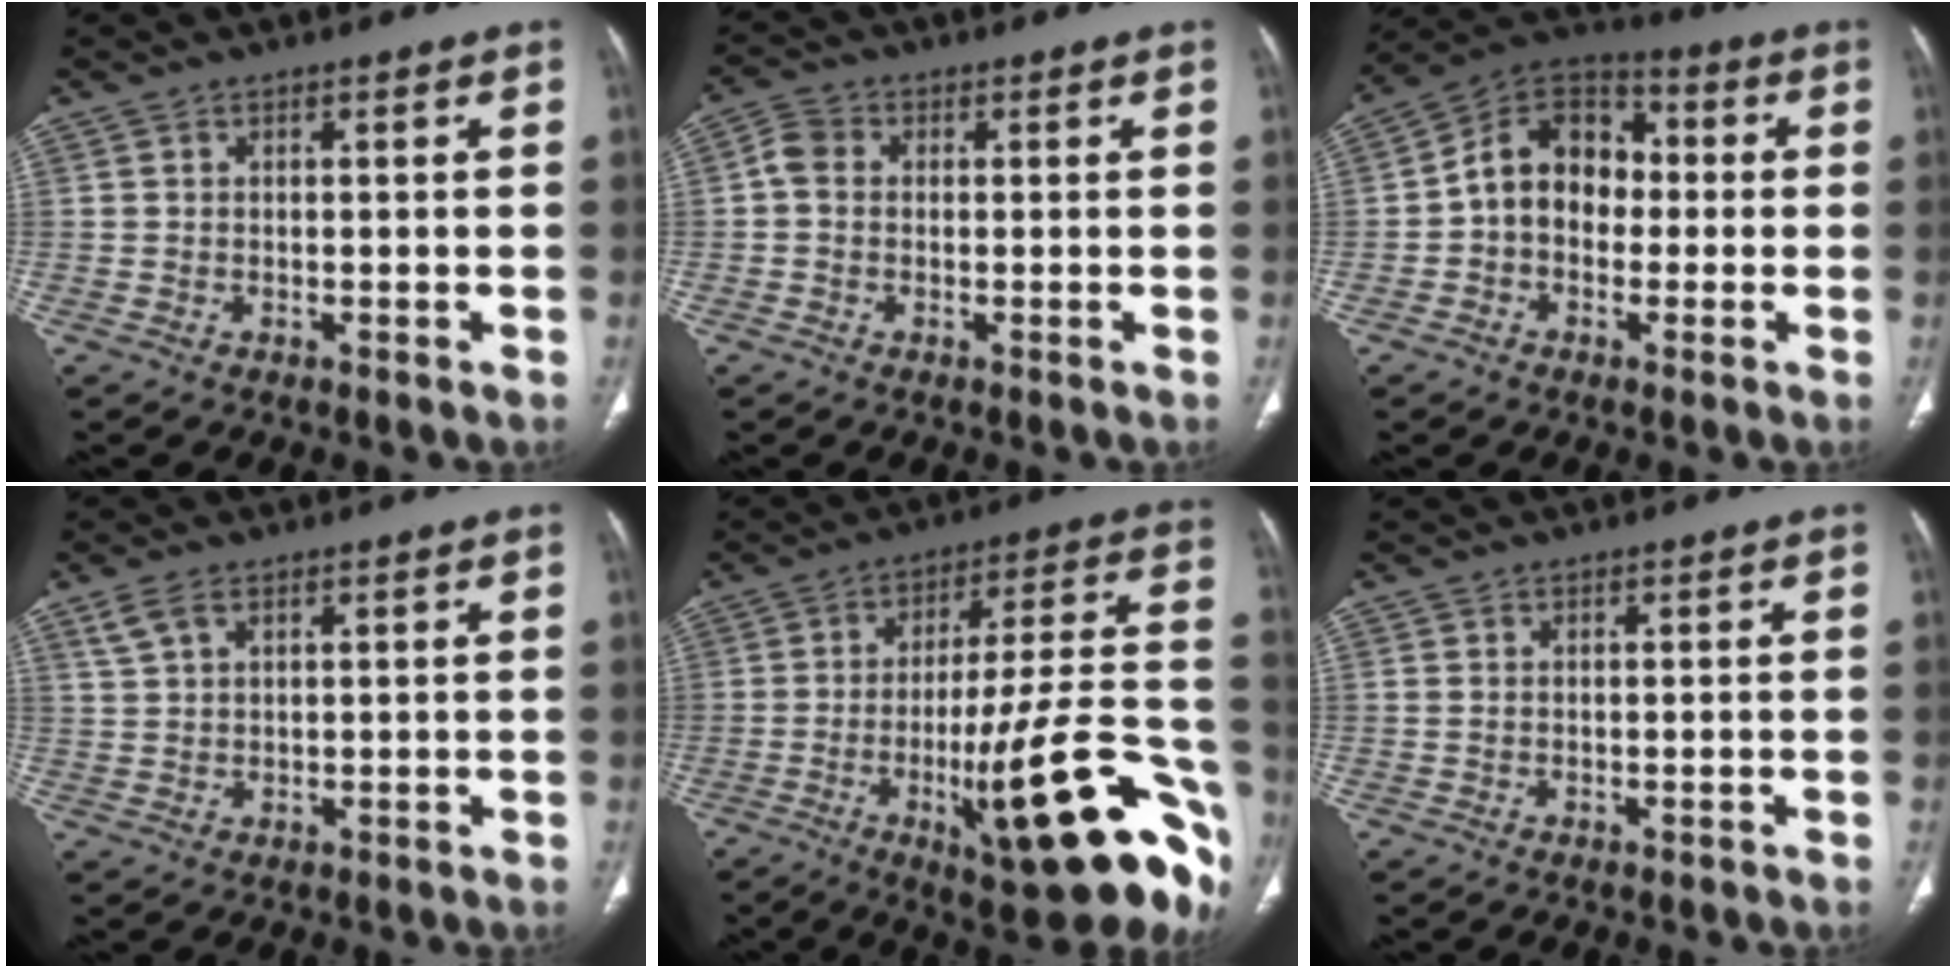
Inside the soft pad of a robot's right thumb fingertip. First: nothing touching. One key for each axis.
{"total": 3.3, "fx": 0.1, "fy": 2.6, "fz": 2.0, "tx": -0.031, "ty": 0.006, "tz": -0.010}
{"total": 12.4, "fx": -0.5, "fy": 9.6, "fz": 7.9, "tx": -0.093, "ty": 0.040, "tz": -0.026}
{"total": 3.5, "fx": 2.1, "fy": 1.7, "fz": 2.1, "tx": -0.050, "ty": 0.005, "tz": 0.052}
{"total": 26.3, "fx": -10.2, "fy": 5.7, "fz": 23.5, "tx": -0.290, "ty": 0.046, "tz": -0.141}
{"total": 0.0}